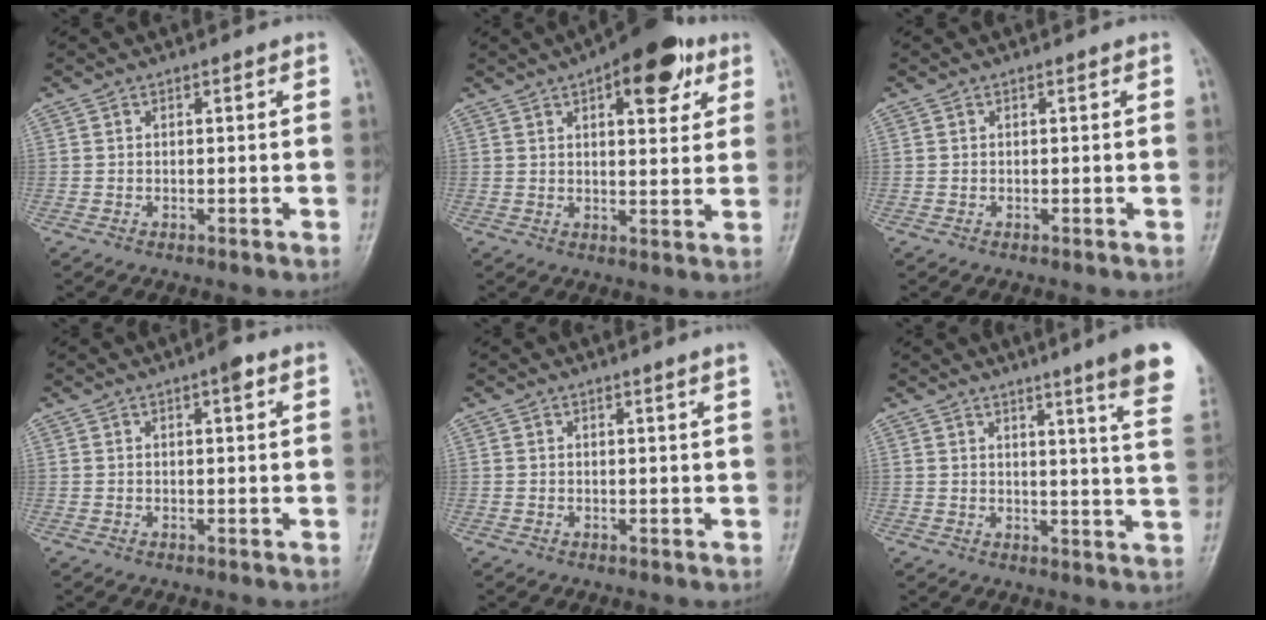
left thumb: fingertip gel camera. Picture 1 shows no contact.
{"total": 12.7, "force": [6.4, 5.5, 9.6], "torque": [-0.094, -0.013, 0.081]}
{"total": 0.0}
{"total": 2.4, "force": [1.3, 0.4, 2.0], "torque": [-0.030, -0.001, 0.017]}
{"total": 2.0, "force": [1.4, -0.7, 1.2], "torque": [-0.023, -0.008, 0.023]}
{"total": 13.9, "force": [9.1, 0.2, 10.5], "torque": [-0.122, -0.049, 0.096]}